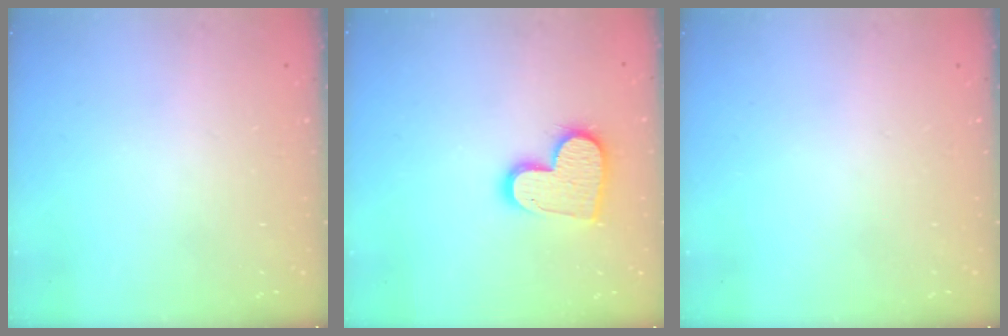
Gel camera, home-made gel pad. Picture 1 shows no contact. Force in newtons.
{"total": 14.6, "press": 14.6, "slide": 1.2}
{"total": 0.0}